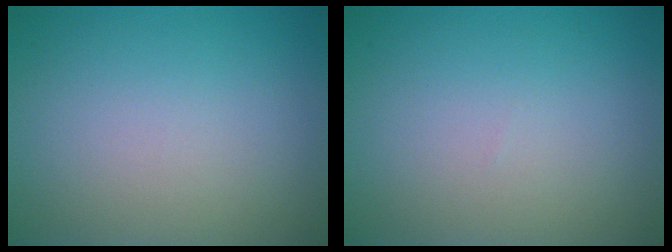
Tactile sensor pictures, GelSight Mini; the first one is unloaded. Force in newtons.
{"total": 0.0}